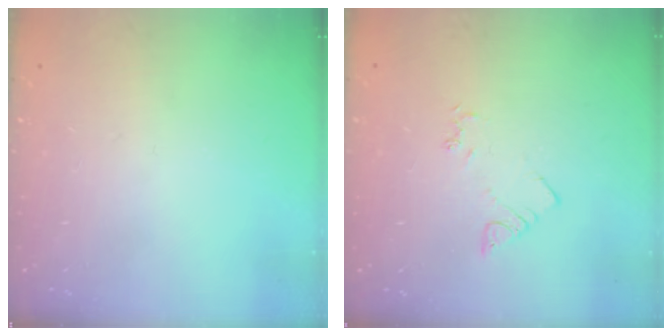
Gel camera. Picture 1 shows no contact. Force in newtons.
{"total": 2.3, "press": 2.3, "slide": 0.3}